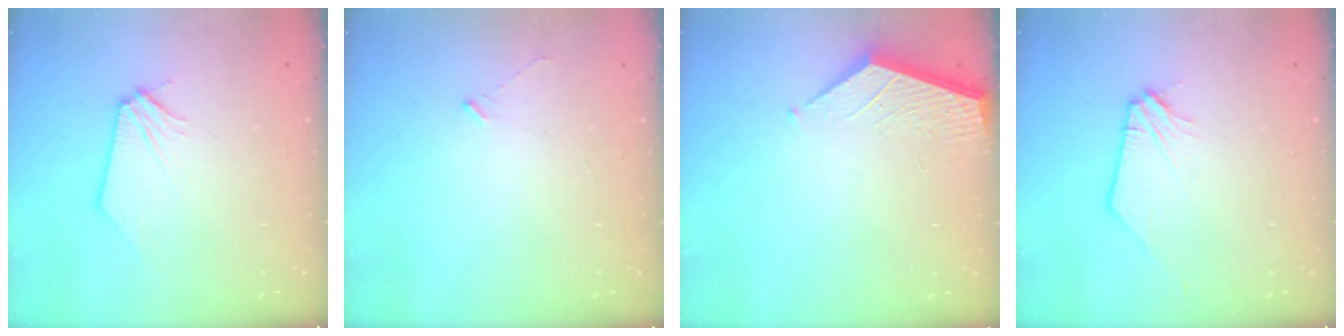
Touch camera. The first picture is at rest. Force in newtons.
{"total": 2.4, "press": 2.4, "slide": 0.2}
{"total": 2.1, "press": 2.1, "slide": 0.2}
{"total": 1.2, "press": 1.2, "slide": 0.1}